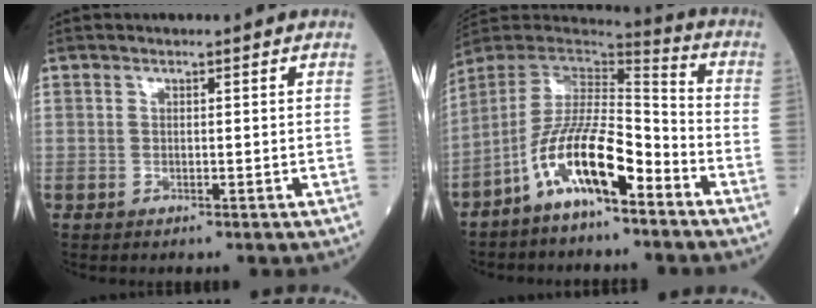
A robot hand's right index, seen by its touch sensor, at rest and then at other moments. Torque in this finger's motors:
{"motor_torque": [0.60, -0.44, 0.49, 0.21]}